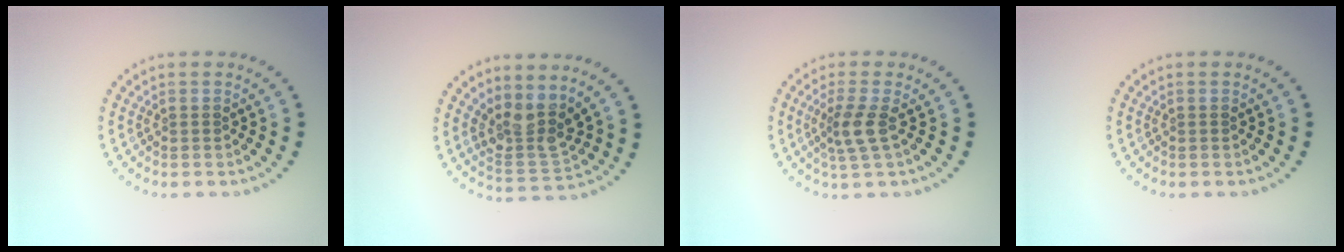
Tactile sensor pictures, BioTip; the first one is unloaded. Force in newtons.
{"total": 3.8, "press": 3.1, "slide": 2.1}
{"total": 2.4, "press": 1.8, "slide": 1.6}
{"total": 0.0}